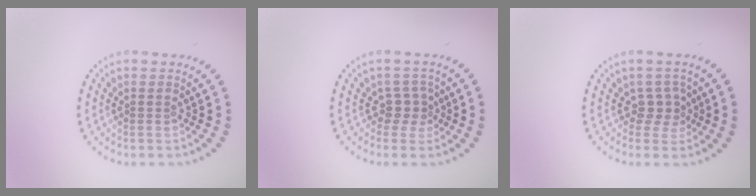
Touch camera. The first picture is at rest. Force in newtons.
{"total": 1.9, "press": 1.4, "slide": 1.2}
{"total": 1.9, "press": 1.4, "slide": 1.2}